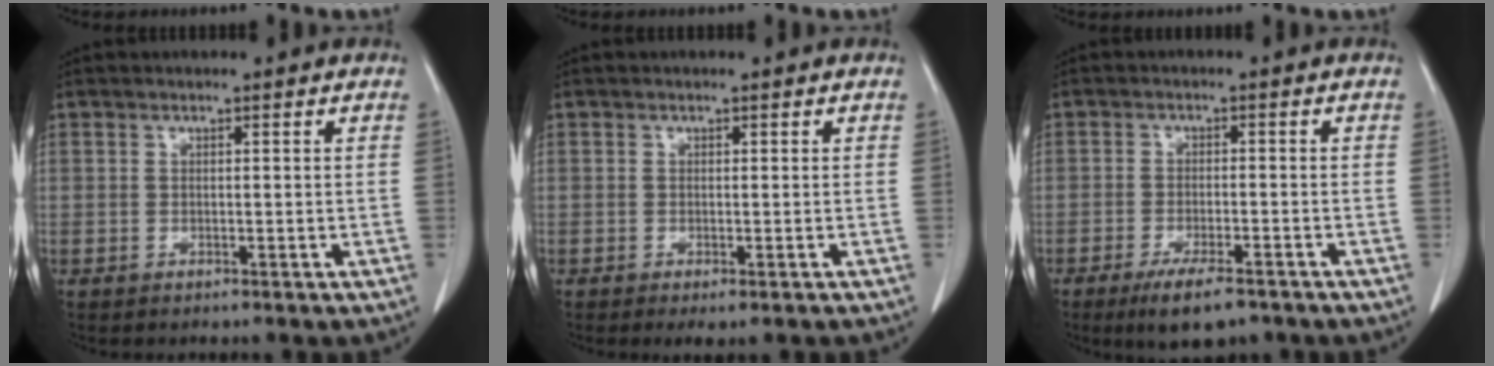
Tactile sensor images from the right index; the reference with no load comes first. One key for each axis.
{"total": 1.7, "fx": -1.0, "fy": 0.4, "fz": 1.3, "tx": -0.012, "ty": -0.005, "tz": -0.015}
{"total": 6.9, "fx": -5.0, "fy": 1.7, "fz": 4.5, "tx": -0.074, "ty": -0.012, "tz": -0.077}